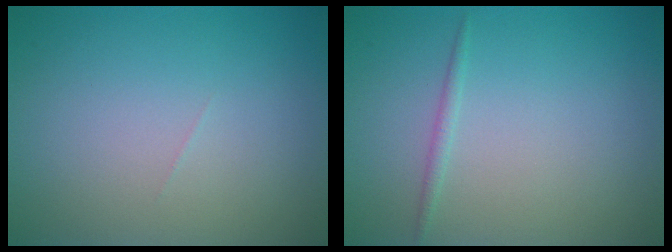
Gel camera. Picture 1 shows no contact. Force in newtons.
{"total": 0.8, "press": 0.8, "slide": 0.0}